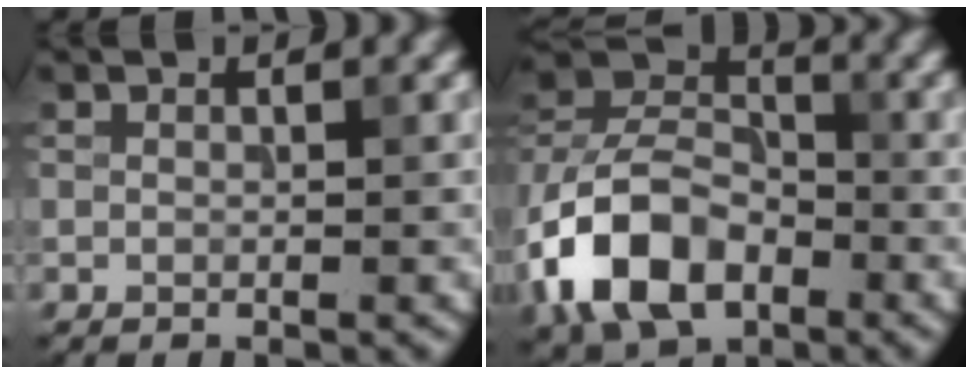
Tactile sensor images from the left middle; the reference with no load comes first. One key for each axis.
{"total": 10.2, "fx": -4.5, "fy": 6.6, "fz": 6.4, "tx": -0.126, "ty": 0.006, "tz": -0.102}